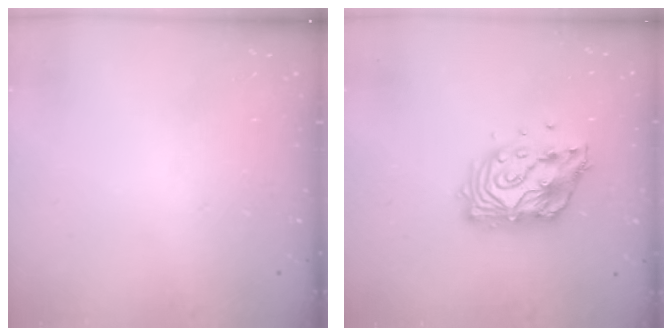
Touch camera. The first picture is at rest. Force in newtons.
{"total": 13.0, "press": 13.0, "slide": 1.1}